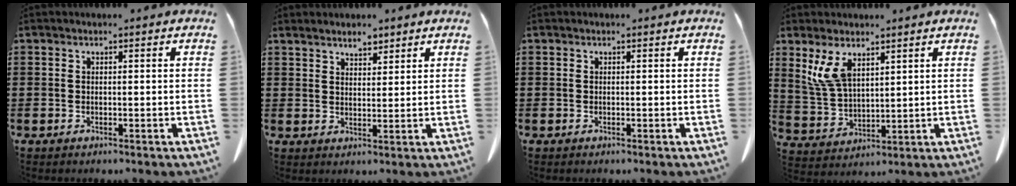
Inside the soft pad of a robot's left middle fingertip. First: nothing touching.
{"total": 2.8, "force": [2.6, 0.8, 0.8], "torque": [-0.019, 0.001, 0.049]}
{"total": 0.0}
{"total": 6.8, "force": [3.9, 3.1, 4.7], "torque": [-0.119, -0.009, 0.067]}